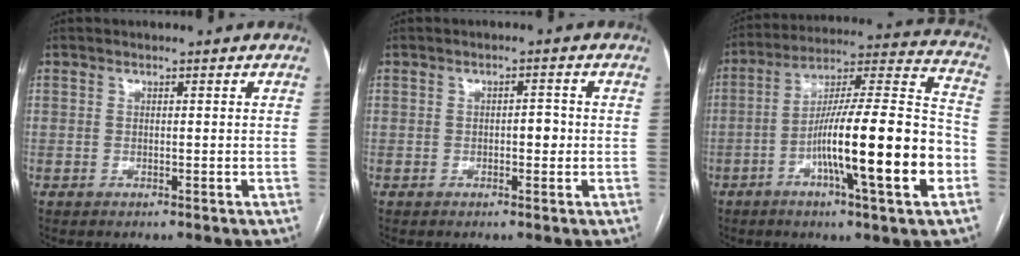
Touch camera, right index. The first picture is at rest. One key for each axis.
{"total": 2.2, "fx": -0.2, "fy": 1.1, "fz": 1.9, "tx": -0.023, "ty": 0.005, "tz": -0.002}
{"total": 20.7, "fx": -6.3, "fy": 1.3, "fz": 19.7, "tx": -0.301, "ty": 0.006, "tz": -0.101}